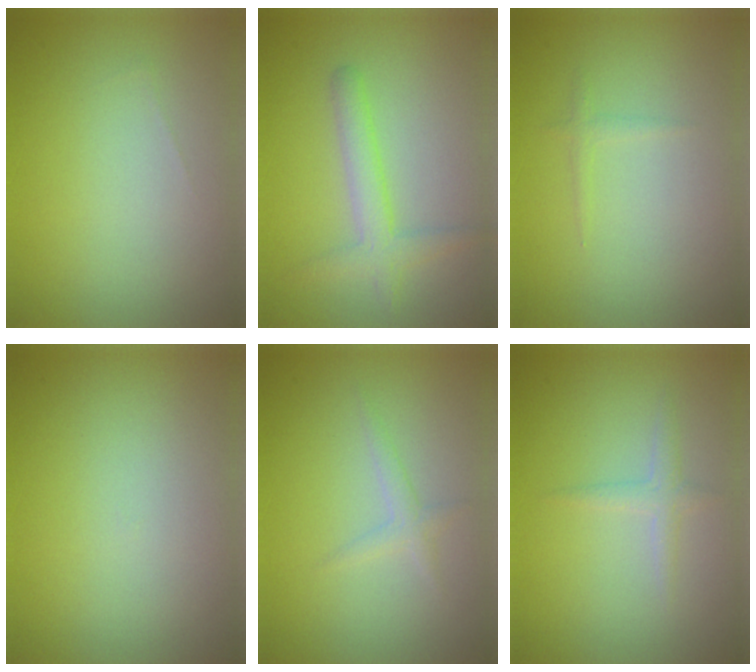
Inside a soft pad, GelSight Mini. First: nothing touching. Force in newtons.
{"total": 2.8, "press": 2.8, "slide": 0.2}
{"total": 0.6, "press": 0.6, "slide": 0.0}
{"total": 0.0}
{"total": 1.2, "press": 1.2, "slide": 0.1}
{"total": 1.3, "press": 1.3, "slide": 0.1}